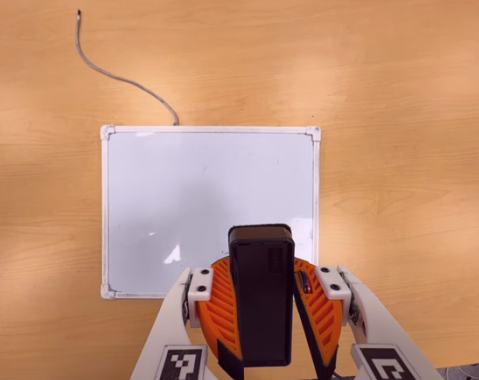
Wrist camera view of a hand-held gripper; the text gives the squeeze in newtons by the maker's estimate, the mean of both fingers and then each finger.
{"total": 10.5, "left": 10.4, "right": 10.5}